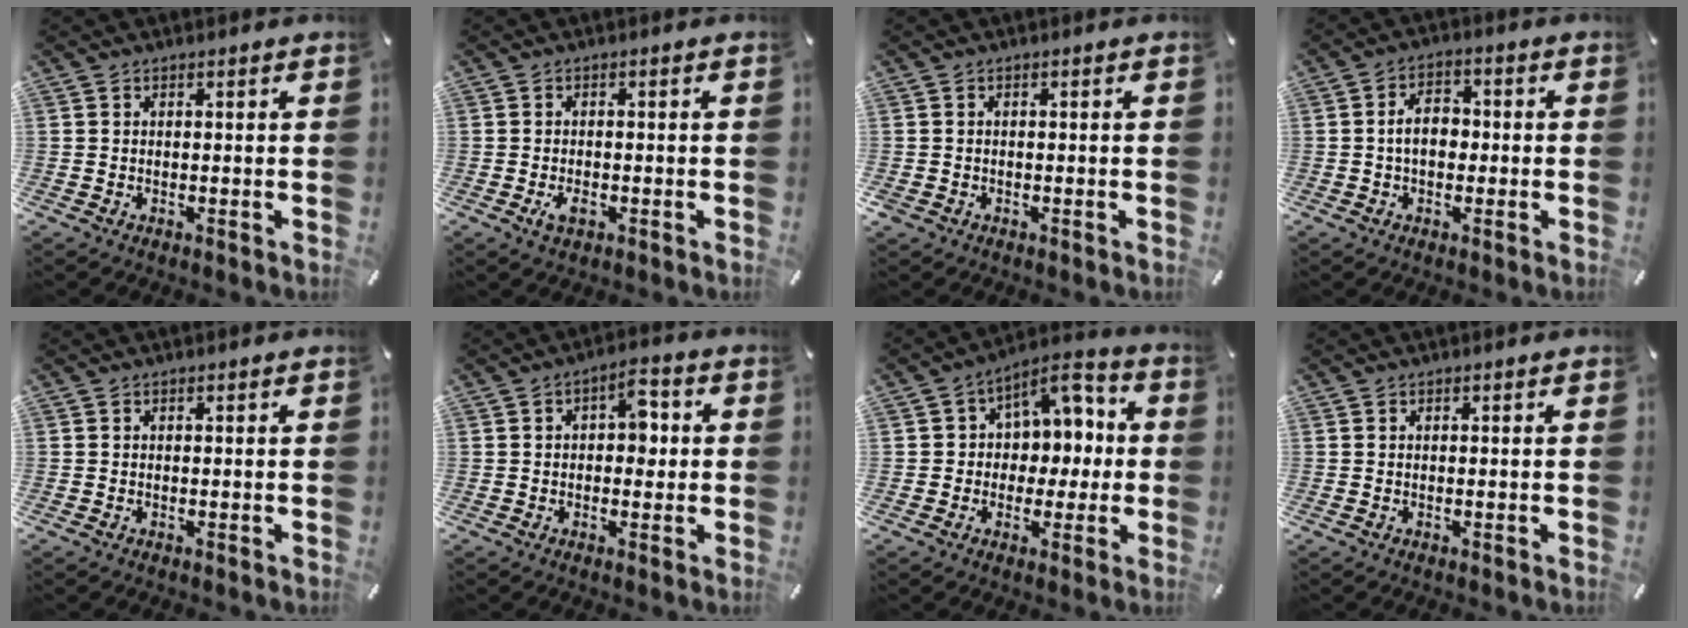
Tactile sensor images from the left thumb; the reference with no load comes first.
{"total": 2.8, "force": [-1.0, 1.6, 2.1], "torque": [-0.042, 0.003, -0.018]}
{"total": 1.2, "force": [-0.6, 1.0, 0.3], "torque": [-0.003, 0.004, -0.013]}
{"total": 6.2, "force": [-0.6, 4.2, 4.6], "torque": [-0.084, 0.008, -0.014]}
{"total": 0.0}
{"total": 5.6, "force": [0.4, 3.5, 4.3], "torque": [-0.045, 0.000, -0.005]}
{"total": 8.8, "force": [1.6, 8.1, 3.2], "torque": [-0.035, -0.011, 0.028]}
{"total": 0.0}